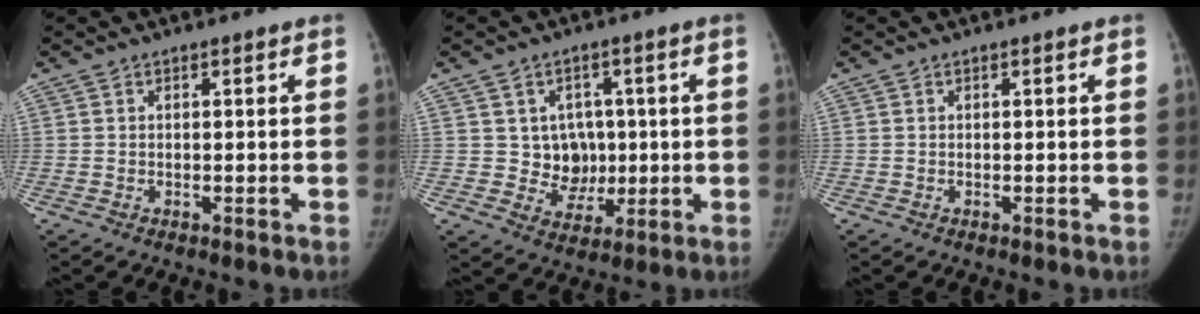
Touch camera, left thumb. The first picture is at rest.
{"total": 7.1, "force": [0.7, 6.5, 2.7], "torque": [0.005, 0.001, 0.019]}
{"total": 0.0}